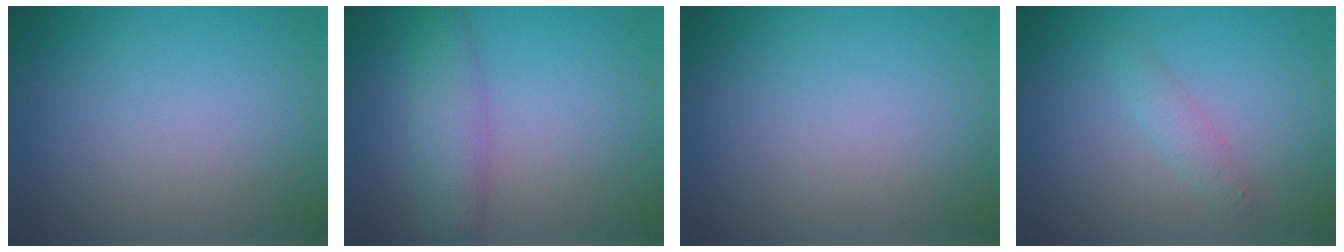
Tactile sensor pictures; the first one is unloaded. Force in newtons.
{"total": 3.4, "press": 3.4, "slide": 0.1}
{"total": 0.0}
{"total": 1.4, "press": 1.4, "slide": 0.0}